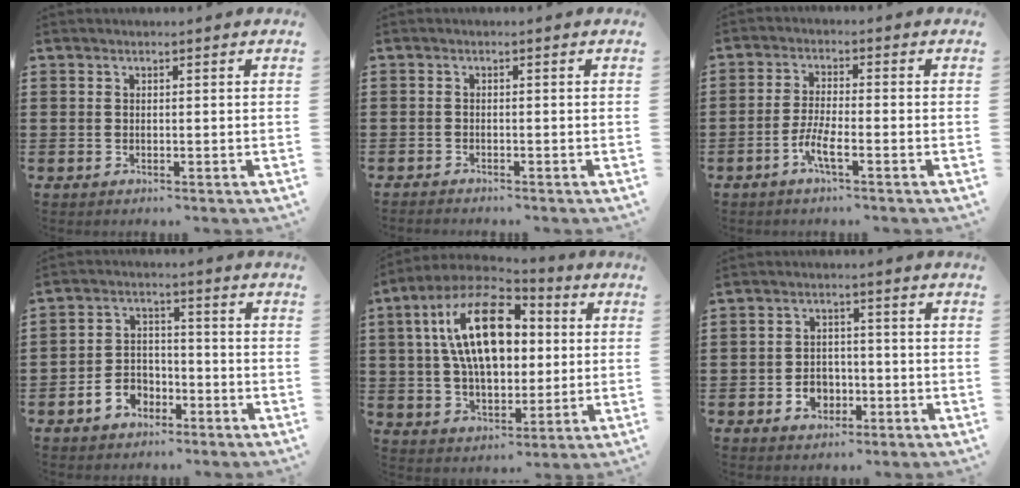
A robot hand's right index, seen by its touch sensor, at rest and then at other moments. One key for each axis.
{"total": 1.1, "fx": -1.1, "fy": 0.0, "fz": -0.1, "tx": 0.000, "ty": 0.000, "tz": -0.024}
{"total": 4.4, "fx": -2.4, "fy": 0.6, "fz": 3.6, "tx": -0.087, "ty": -0.009, "tz": -0.051}
{"total": 4.6, "fx": -2.9, "fy": 3.4, "fz": 1.2, "tx": -0.040, "ty": 0.011, "tz": -0.060}
{"total": 16.9, "fx": 3.6, "fy": 9.3, "fz": 13.6, "tx": -0.272, "ty": 0.011, "tz": 0.057}
{"total": 4.0, "fx": -1.5, "fy": 3.2, "fz": 1.8, "tx": -0.030, "ty": 0.003, "tz": -0.031}